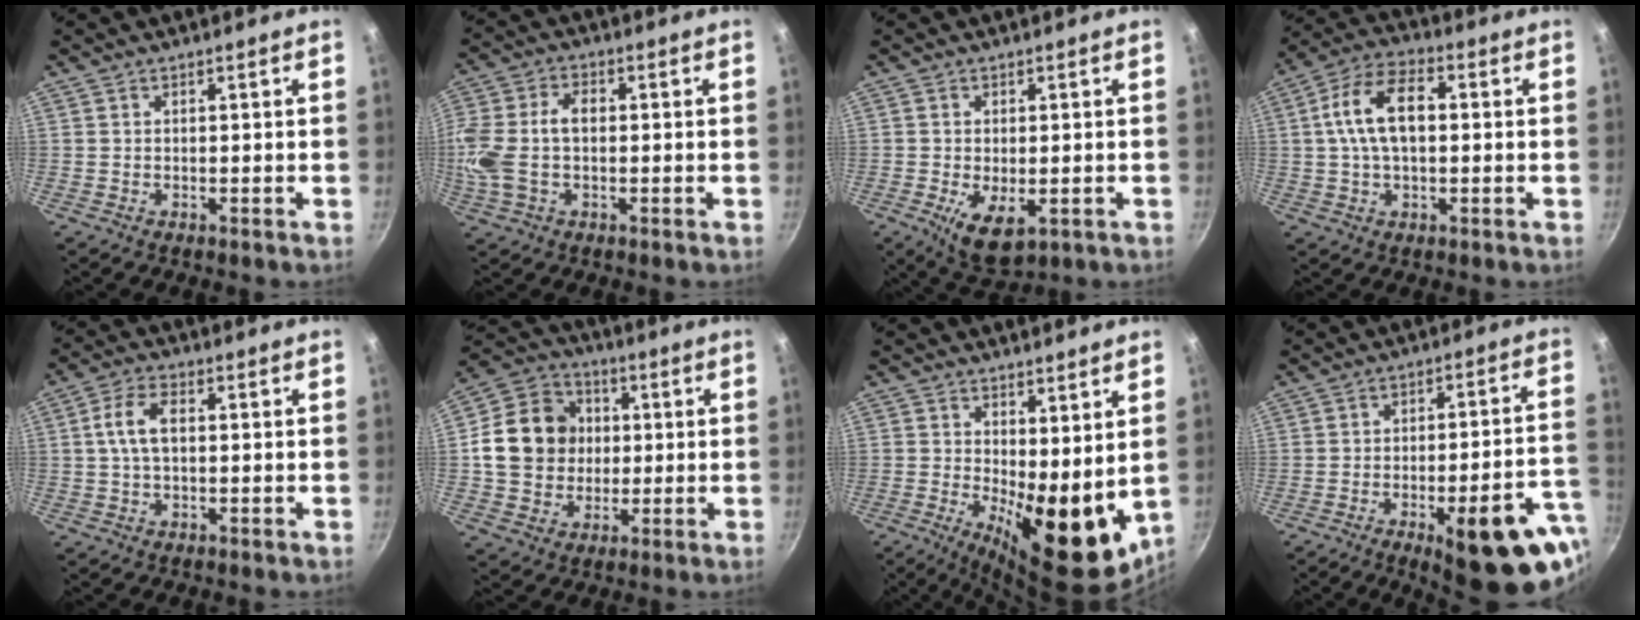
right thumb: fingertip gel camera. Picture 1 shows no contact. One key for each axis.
{"total": 11.6, "fx": -0.3, "fy": 7.0, "fz": 9.2, "tx": -0.189, "ty": 0.018, "tz": -0.016}
{"total": 7.4, "fx": -2.0, "fy": 3.9, "fz": 6.0, "tx": -0.094, "ty": -0.015, "tz": -0.020}
{"total": 12.0, "fx": 1.3, "fy": 6.8, "fz": 9.8, "tx": -0.168, "ty": 0.027, "tz": 0.014}
{"total": 6.2, "fx": 0.6, "fy": 3.4, "fz": 5.2, "tx": -0.104, "ty": 0.016, "tz": 0.007}
{"total": 15.3, "fx": 1.0, "fy": 13.3, "fz": 7.5, "tx": -0.103, "ty": 0.021, "tz": 0.011}
{"total": 14.7, "fx": 0.8, "fy": 6.4, "fz": 13.3, "tx": -0.141, "ty": -0.026, "tz": 0.027}
{"total": 21.0, "fx": -9.1, "fy": 6.9, "fz": 17.6, "tx": -0.183, "ty": 0.033, "tz": -0.113}